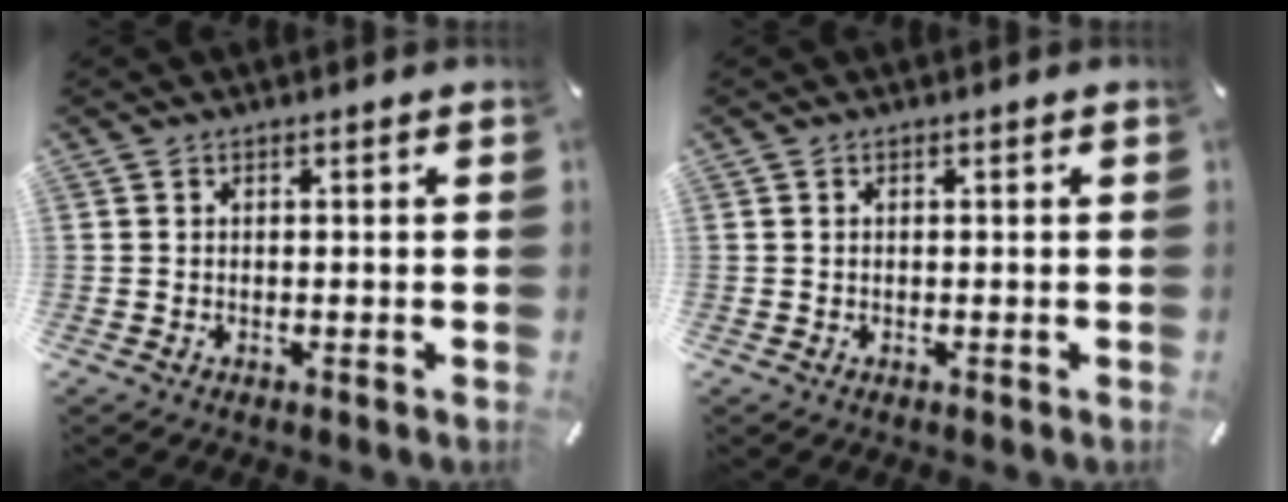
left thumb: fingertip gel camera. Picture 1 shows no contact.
{"total": 0.0}